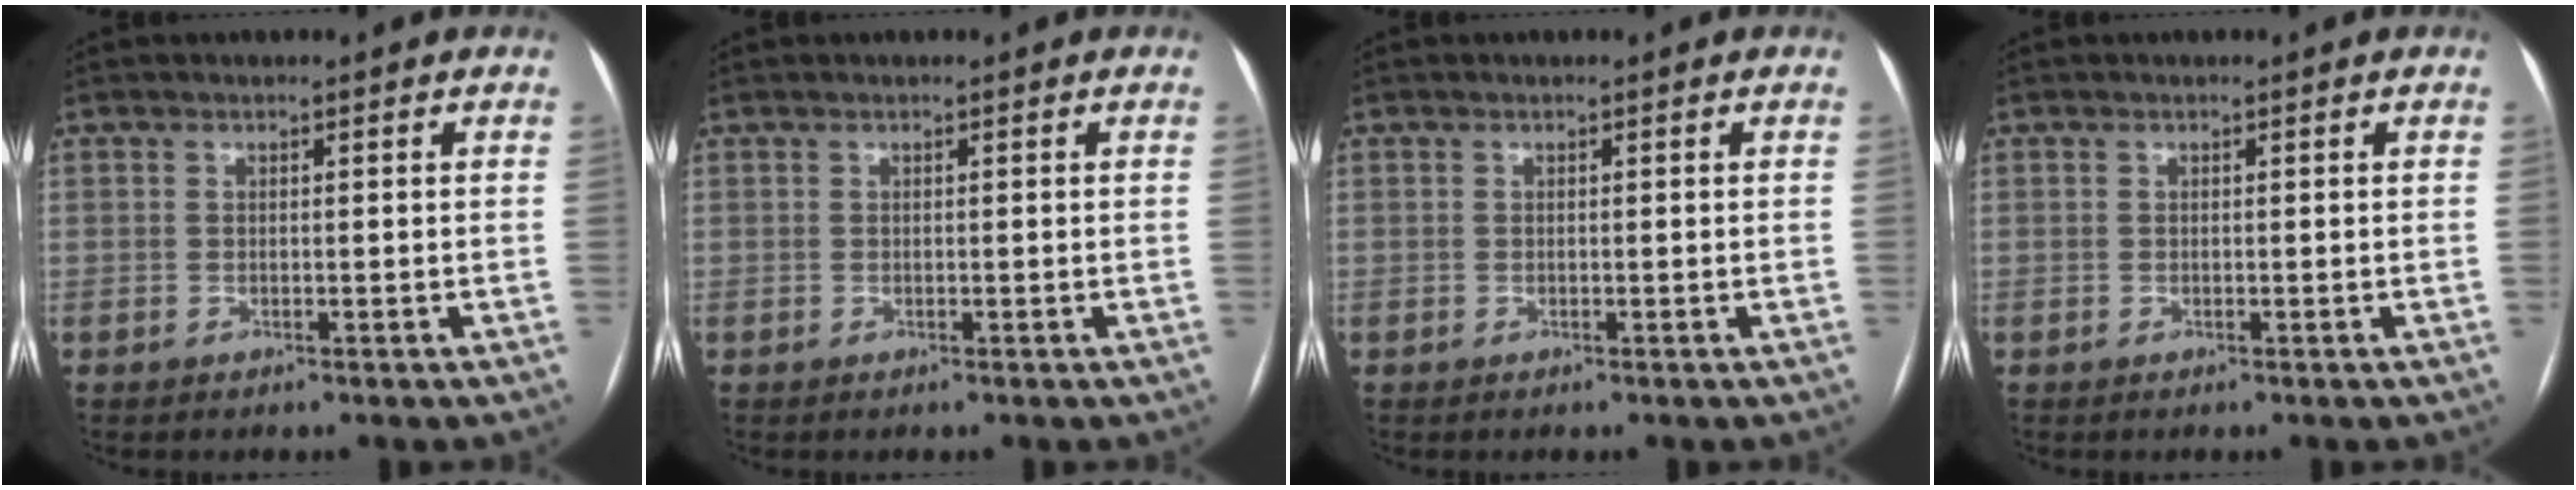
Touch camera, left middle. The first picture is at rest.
{"total": 0.0}
{"total": 0.0}
{"total": 0.0}